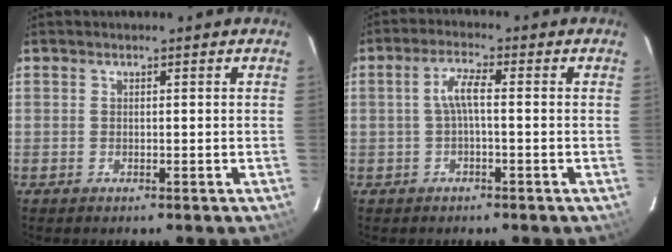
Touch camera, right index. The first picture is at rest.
{"total": 3.6, "force": [-0.4, 0.6, 3.5], "torque": [-0.072, 0.008, -0.006]}